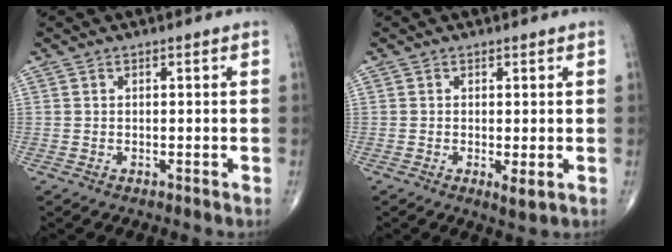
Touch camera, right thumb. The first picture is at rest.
{"total": 2.2, "force": [-0.4, 0.6, 2.1], "torque": [-0.037, -0.009, -0.007]}